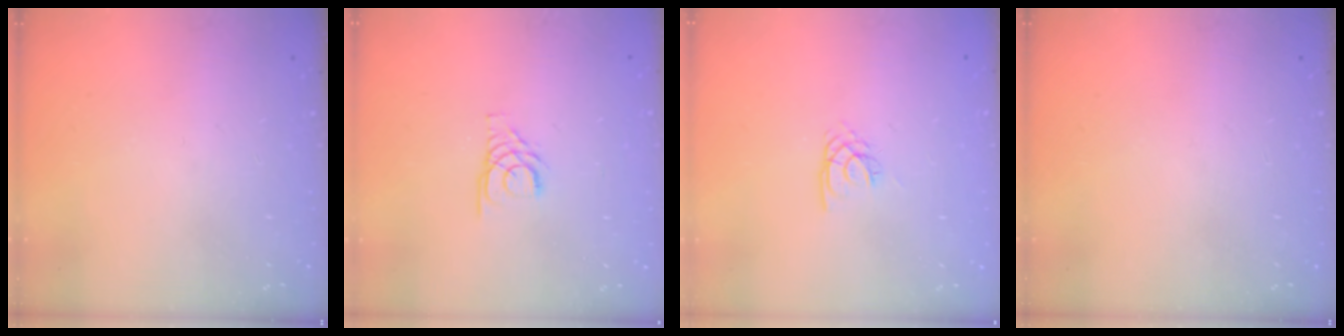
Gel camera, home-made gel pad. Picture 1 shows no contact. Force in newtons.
{"total": 3.5, "press": 3.5, "slide": 0.3}
{"total": 2.1, "press": 2.1, "slide": 0.4}
{"total": 0.0}